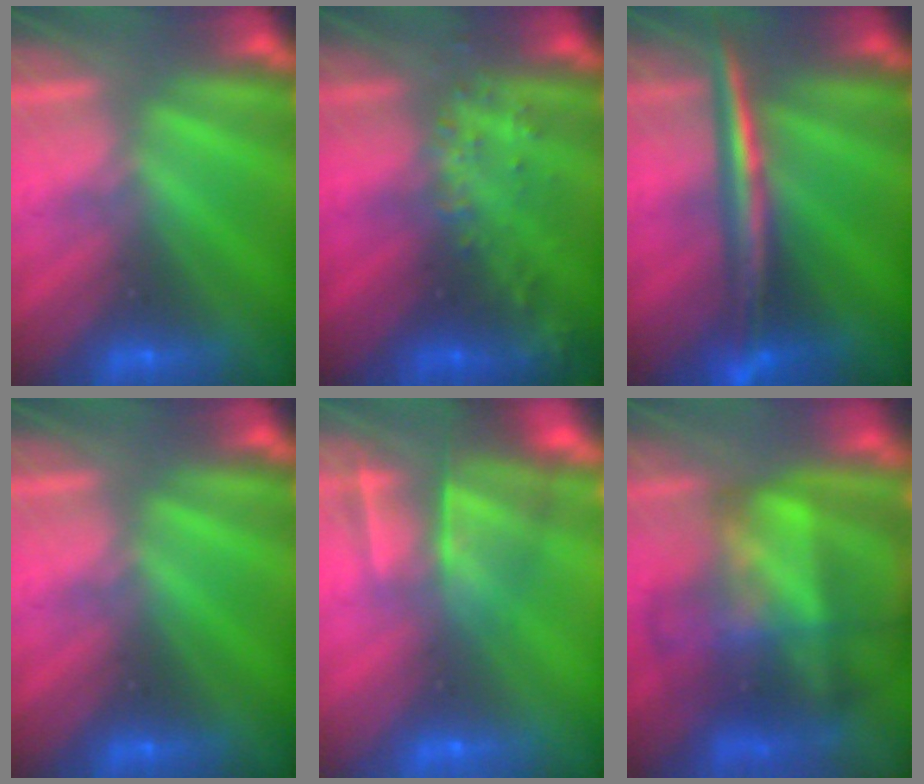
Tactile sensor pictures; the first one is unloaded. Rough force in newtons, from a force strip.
{"total": 2.8}
{"total": 2.9}
{"total": 0.0}
{"total": 5.9}
{"total": 7.9}